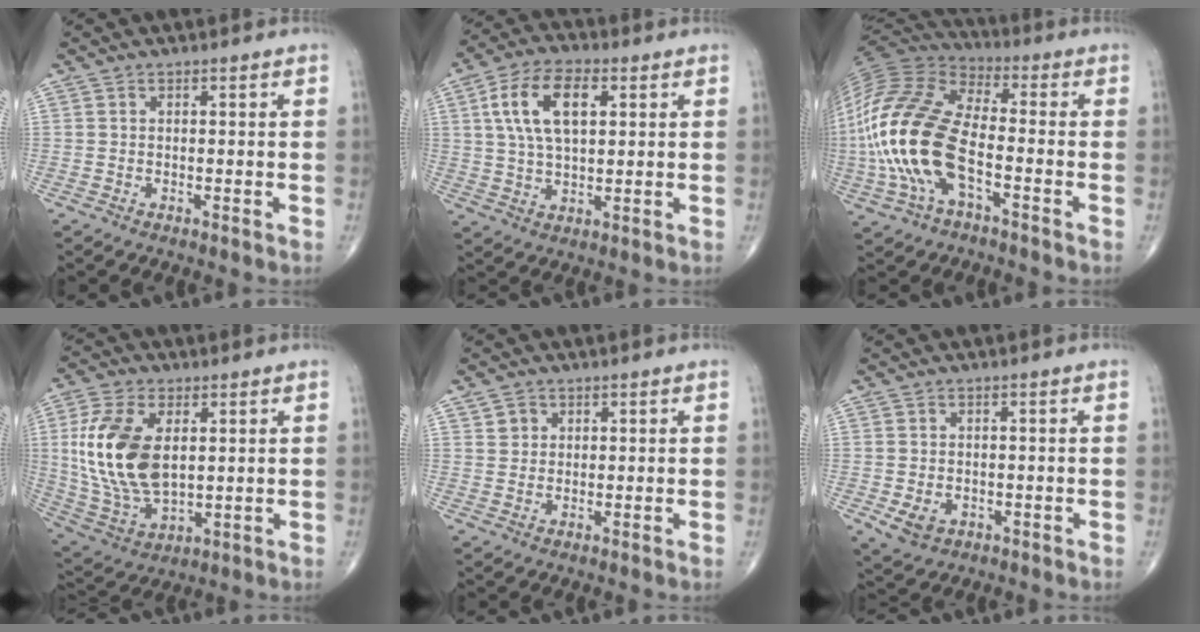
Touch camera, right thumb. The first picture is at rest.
{"total": 12.3, "force": [3.5, 6.4, 9.9], "torque": [-0.180, 0.007, 0.063]}
{"total": 21.8, "force": [-5.0, 10.6, 18.4], "torque": [-0.407, 0.021, -0.097]}
{"total": 17.4, "force": [2.8, 9.9, 14.1], "torque": [-0.286, -0.015, 0.062]}
{"total": 2.3, "force": [1.1, 2.0, 0.5], "torque": [0.006, -0.006, 0.015]}
{"total": 4.1, "force": [-1.2, 3.1, 2.4], "torque": [-0.039, -0.001, -0.010]}